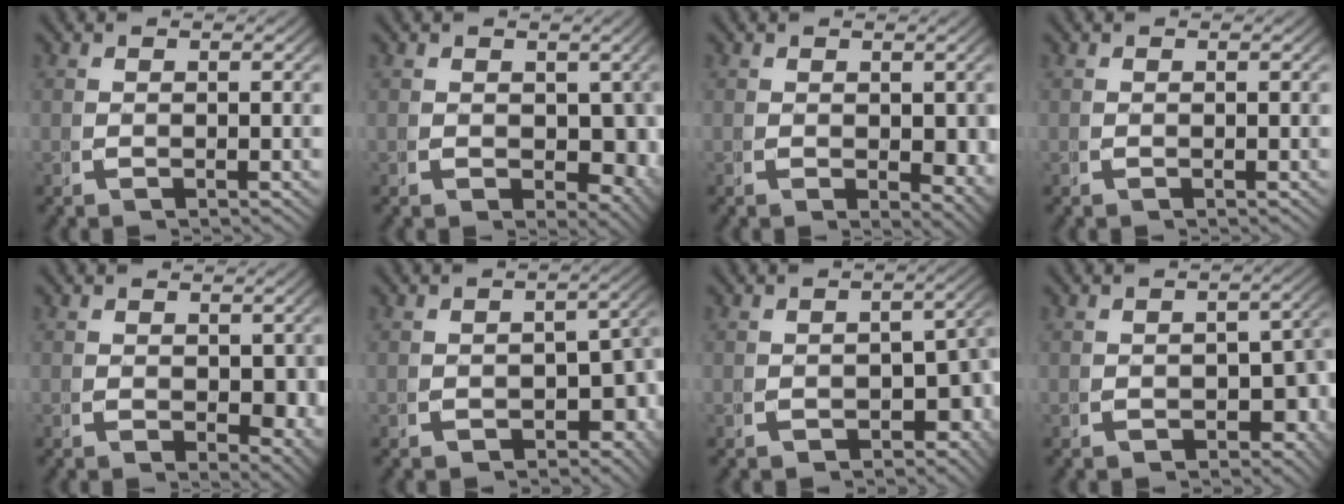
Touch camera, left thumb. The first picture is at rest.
{"total": 5.1, "force": [0.6, 3.7, 3.6], "torque": [-0.033, -0.015, 0.020]}
{"total": 2.8, "force": [0.2, 1.7, 2.2], "torque": [-0.023, -0.017, 0.015]}
{"total": 0.0}
{"total": 3.4, "force": [0.2, 2.1, 2.6], "torque": [-0.029, -0.018, 0.017]}
{"total": 4.8, "force": [-1.6, 3.0, 3.4], "torque": [-0.031, -0.020, -0.015]}
{"total": 4.3, "force": [-1.5, 2.7, 3.0], "torque": [-0.028, -0.018, -0.015]}
{"total": 4.0, "force": [-1.3, 2.7, 2.6], "torque": [-0.025, -0.016, -0.012]}